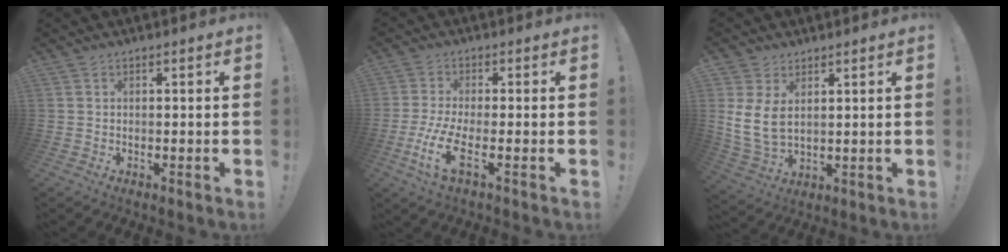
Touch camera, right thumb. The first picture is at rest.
{"total": 9.5, "force": [-2.7, 2.7, 8.7], "torque": [-0.190, -0.013, -0.050]}
{"total": 9.0, "force": [2.8, 5.5, 6.6], "torque": [-0.138, -0.019, 0.056]}